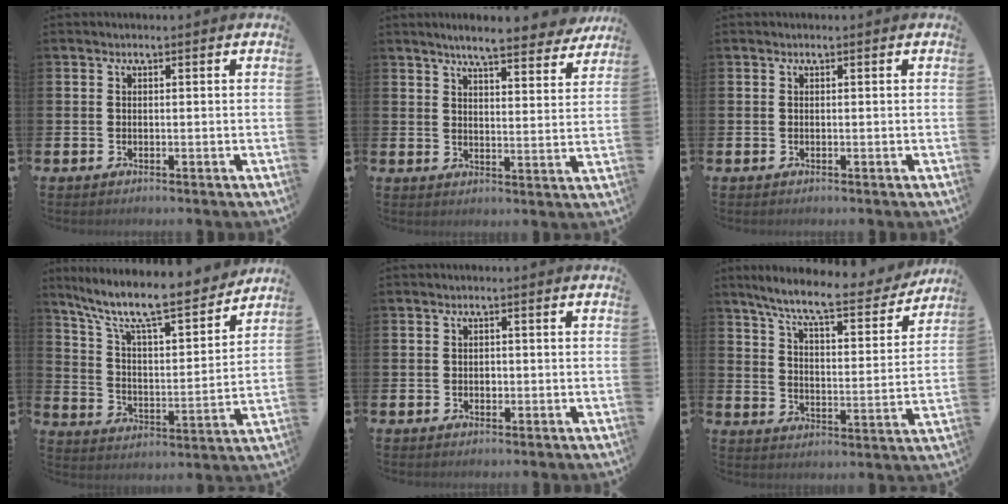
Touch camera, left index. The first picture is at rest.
{"total": 6.6, "force": [6.1, 0.7, 2.4], "torque": [-0.047, -0.036, 0.102]}
{"total": 0.0}
{"total": 10.3, "force": [9.0, 1.5, 4.7], "torque": [-0.125, -0.062, 0.148]}
{"total": 0.8, "force": [0.0, 0.7, 0.4], "torque": [-0.001, 0.002, -0.003]}
{"total": 8.6, "force": [7.6, 1.3, 3.9], "torque": [-0.101, -0.048, 0.127]}